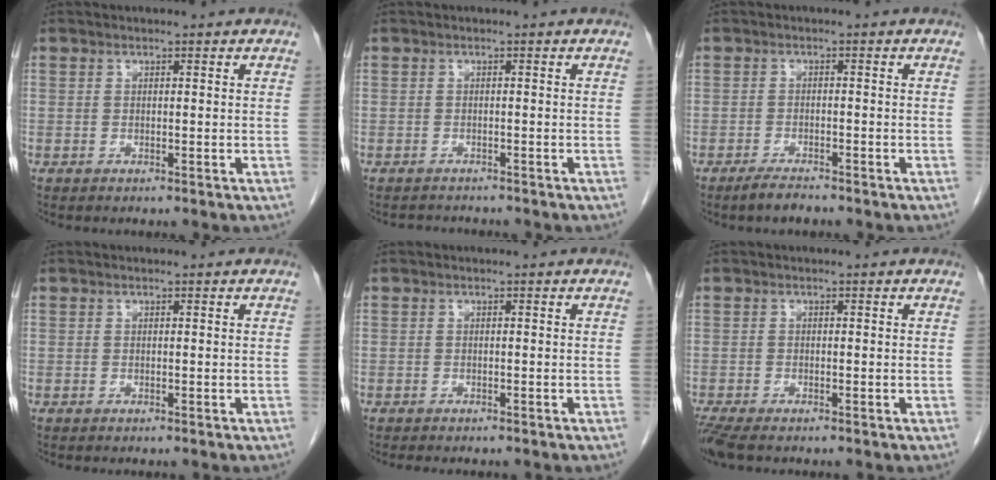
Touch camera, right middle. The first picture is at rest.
{"total": 2.2, "force": [-2.2, 0.5, 0.1], "torque": [0.001, -0.005, -0.030]}
{"total": 2.8, "force": [-2.4, 0.4, 1.4], "torque": [-0.033, -0.005, -0.041]}
{"total": 0.0}
{"total": 2.9, "force": [-2.5, 0.7, 1.3], "torque": [-0.016, -0.004, -0.027]}
{"total": 3.4, "force": [-2.8, 0.6, 1.8], "torque": [-0.042, -0.012, -0.050]}